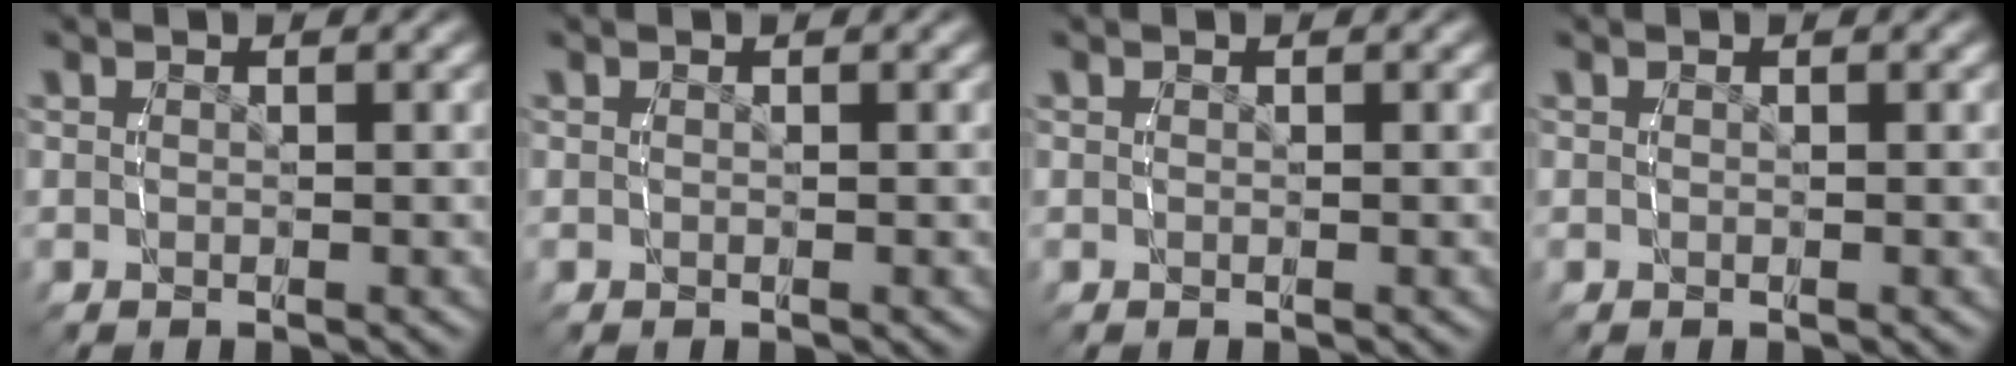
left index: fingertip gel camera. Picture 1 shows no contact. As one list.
[{"total": 0.0}, {"total": 0.0}, {"total": 0.0}]